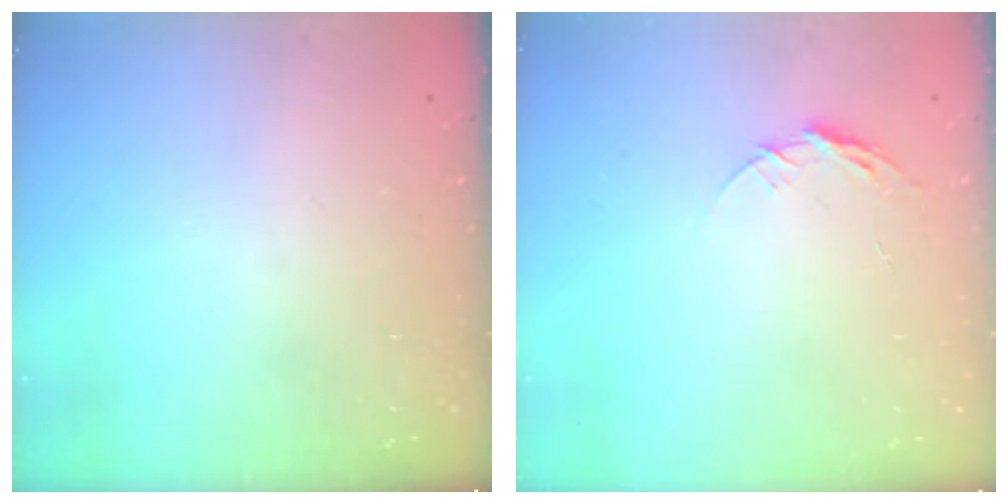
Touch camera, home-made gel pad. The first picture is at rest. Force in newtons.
{"total": 6.5, "press": 6.5, "slide": 0.6}